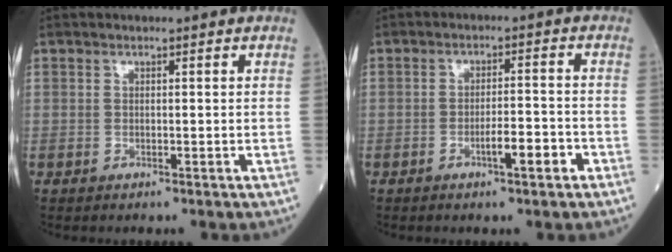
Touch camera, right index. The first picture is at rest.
{"total": 4.4, "force": [-2.3, 0.5, 3.7], "torque": [-0.054, 0.002, -0.038]}